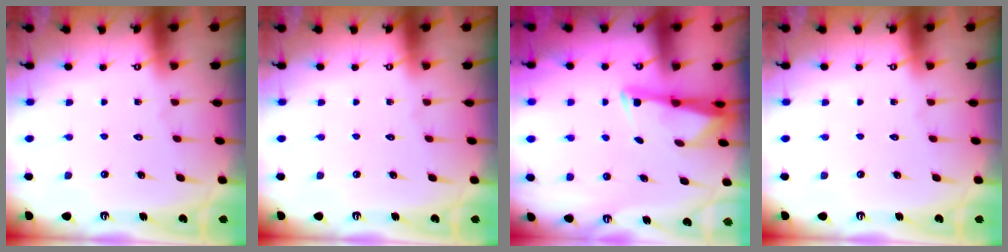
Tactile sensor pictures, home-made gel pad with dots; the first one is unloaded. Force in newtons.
{"total": 0.0}
{"total": 2.7, "press": 2.7, "slide": 0.4}
{"total": 0.0}